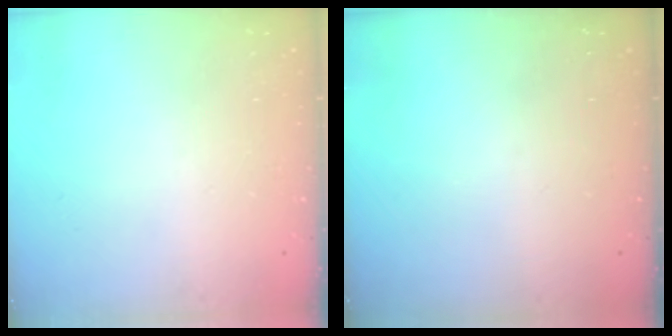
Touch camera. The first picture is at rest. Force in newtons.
{"total": 0.0}